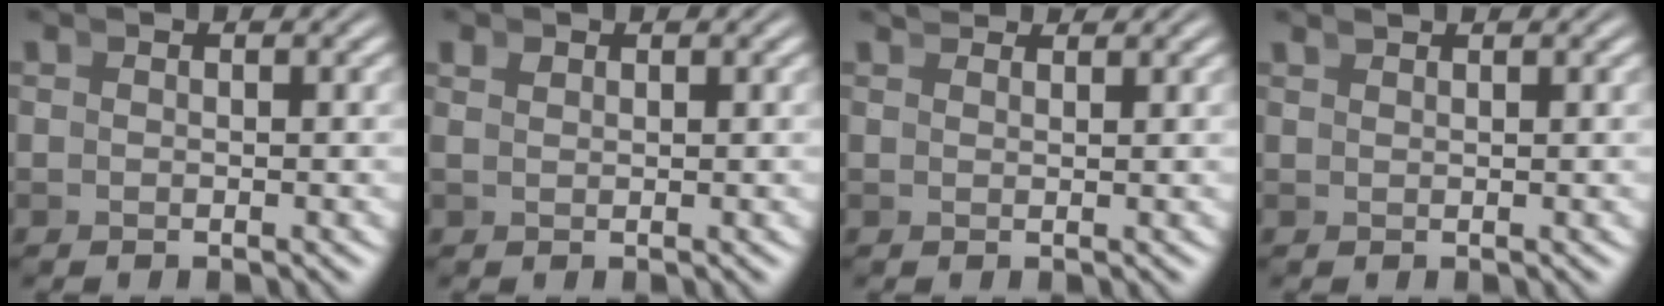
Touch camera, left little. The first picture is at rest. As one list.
[{"total": 0.9, "force": [0.8, -0.3, 0.3], "torque": [0.005, 0.003, 0.019]}, {"total": 1.5, "force": [1.4, -0.4, 0.1], "torque": [0.007, 0.003, 0.024]}, {"total": 0.7, "force": [0.4, -0.6, 0.0], "torque": [0.008, 0.002, 0.012]}]